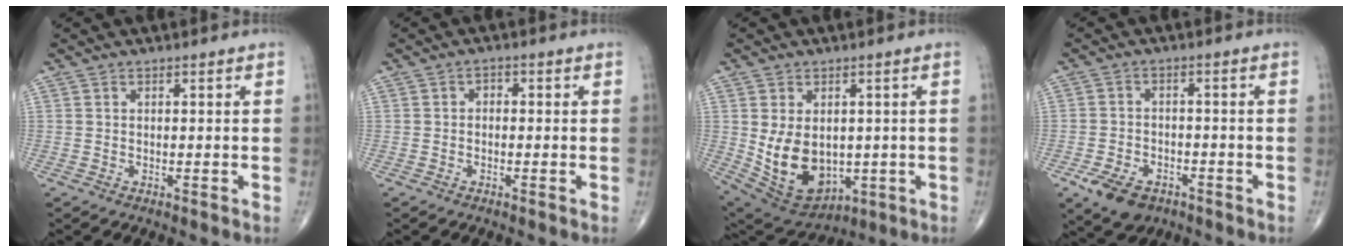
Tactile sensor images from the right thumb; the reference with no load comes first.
{"total": 1.6, "force": [-0.2, 1.2, 1.0], "torque": [-0.004, 0.007, -0.010]}
{"total": 13.2, "force": [-0.6, 9.3, 9.4], "torque": [-0.137, -0.005, 0.024]}
{"total": 7.9, "force": [-4.4, 5.0, 4.2], "torque": [-0.072, 0.021, -0.069]}